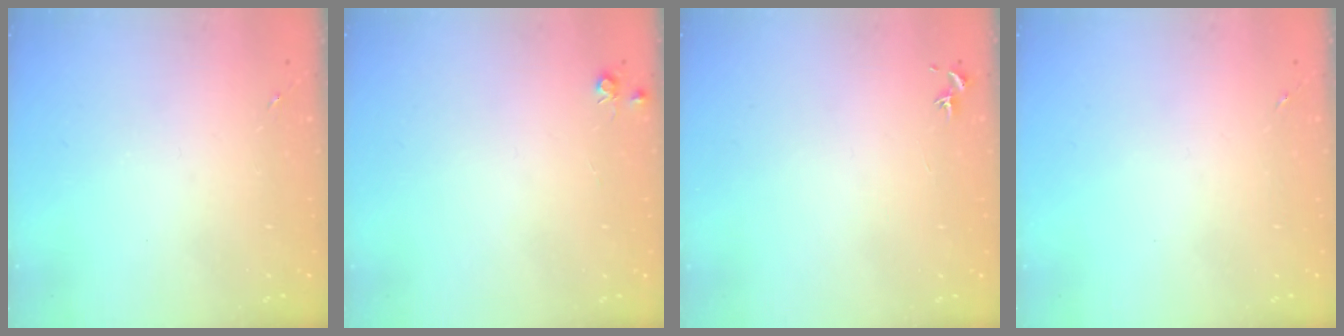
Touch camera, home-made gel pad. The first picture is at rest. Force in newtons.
{"total": 5.4, "press": 5.3, "slide": 0.7}
{"total": 0.7, "press": 0.7, "slide": 0.3}
{"total": 0.0}